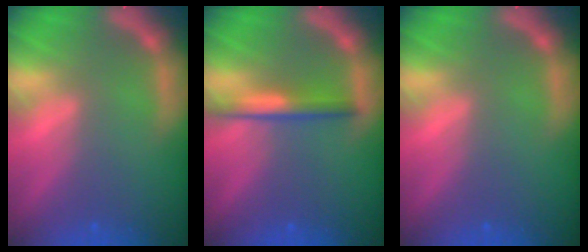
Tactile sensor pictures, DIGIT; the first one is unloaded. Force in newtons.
{"total": 3.0}
{"total": 0.0}